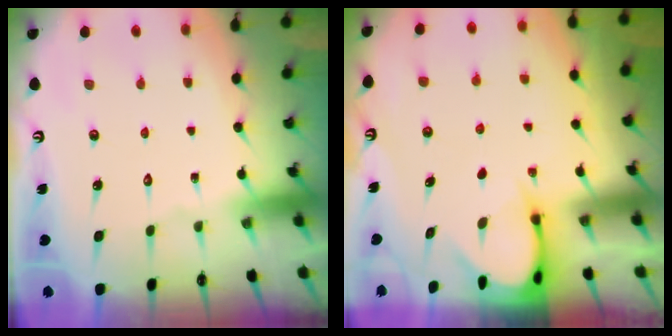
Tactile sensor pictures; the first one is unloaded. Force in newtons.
{"total": 3.4, "press": 3.4, "slide": 0.3}